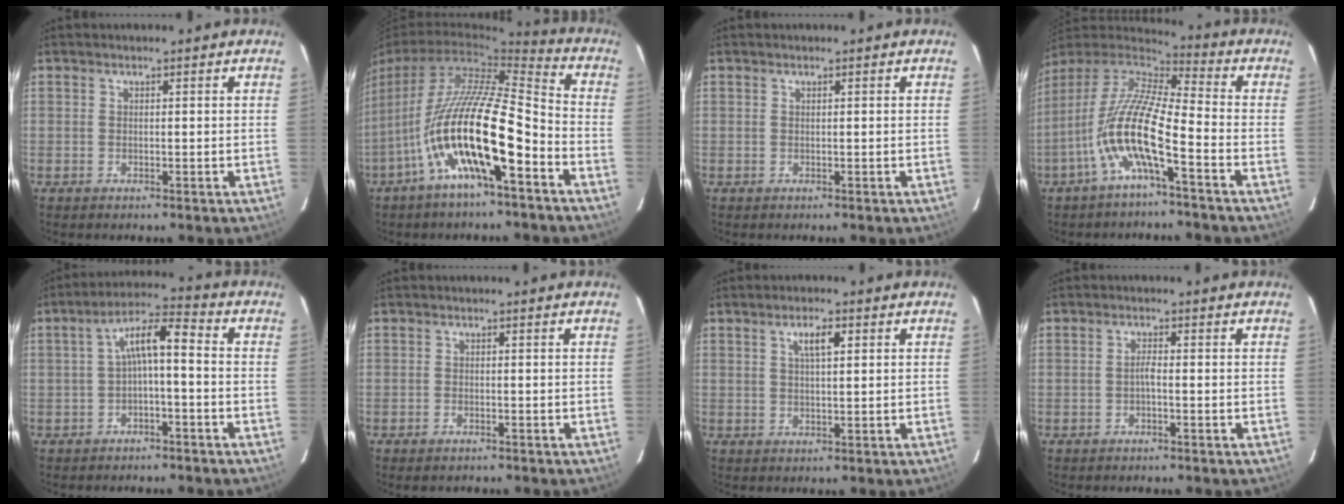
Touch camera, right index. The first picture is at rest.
{"total": 17.6, "force": [-7.4, 3.9, 15.4], "torque": [-0.279, -0.021, -0.141]}
{"total": 0.0}
{"total": 14.3, "force": [-5.5, 2.7, 12.9], "torque": [-0.243, -0.006, -0.111]}
{"total": 6.6, "force": [-1.5, 1.6, 6.2], "torque": [-0.127, 0.025, -0.025]}
{"total": 1.4, "force": [-1.2, 0.6, 0.4], "torque": [-0.011, 0.000, -0.021]}
{"total": 3.6, "force": [1.4, 0.9, 3.2], "torque": [-0.056, 0.007, 0.025]}
{"total": 1.2, "force": [-0.6, 0.1, 1.0], "torque": [-0.020, 0.005, -0.014]}